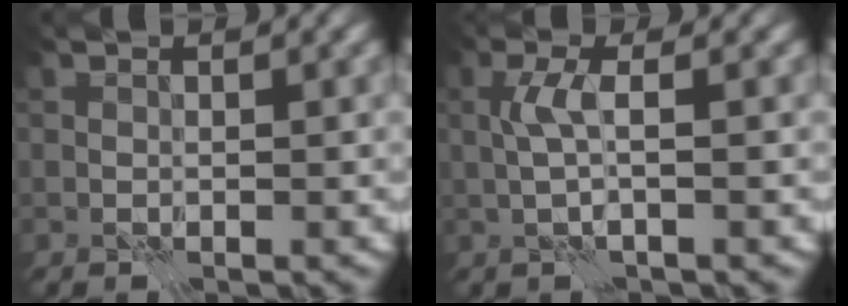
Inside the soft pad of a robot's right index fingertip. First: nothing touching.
{"total": 1.9, "force": [0.3, -0.1, 1.9], "torque": [-0.041, 0.008, 0.001]}